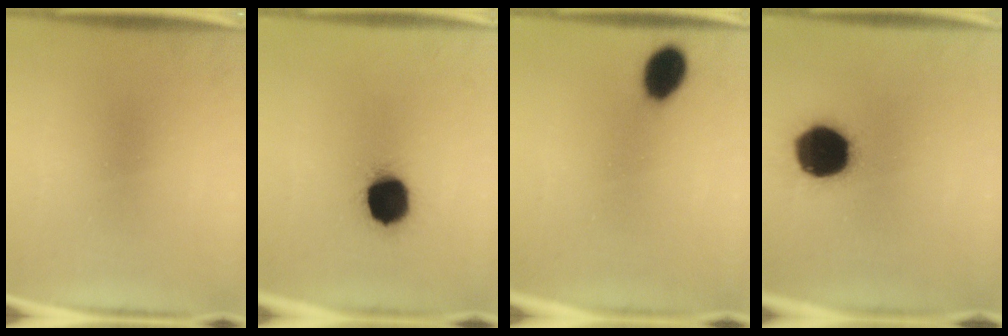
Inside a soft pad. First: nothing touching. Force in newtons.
{"total": 14.4}
{"total": 8.1}
{"total": 19.1}